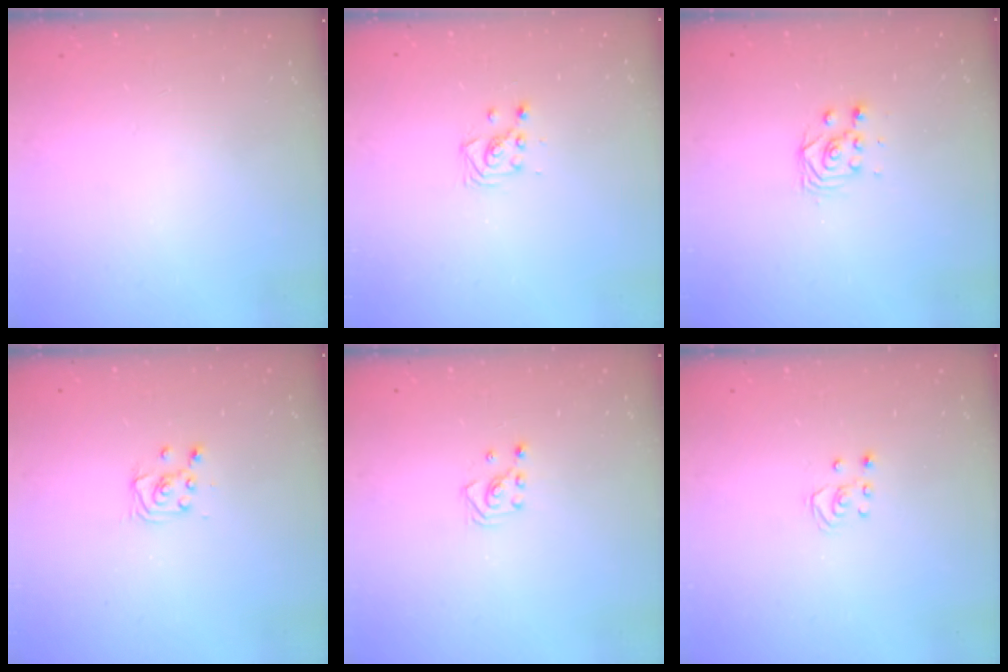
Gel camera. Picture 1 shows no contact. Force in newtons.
{"total": 3.3, "press": 3.3, "slide": 0.4}
{"total": 2.8, "press": 2.5, "slide": 1.3}
{"total": 3.8, "press": 3.8, "slide": 0.3}
{"total": 2.6, "press": 2.6, "slide": 0.3}
{"total": 2.5, "press": 2.5, "slide": 0.2}